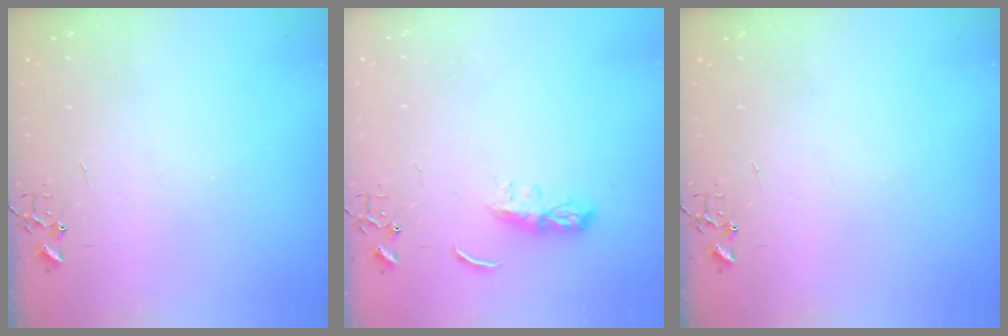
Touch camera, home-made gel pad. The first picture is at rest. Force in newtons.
{"total": 6.5, "press": 6.4, "slide": 0.6}
{"total": 0.0}